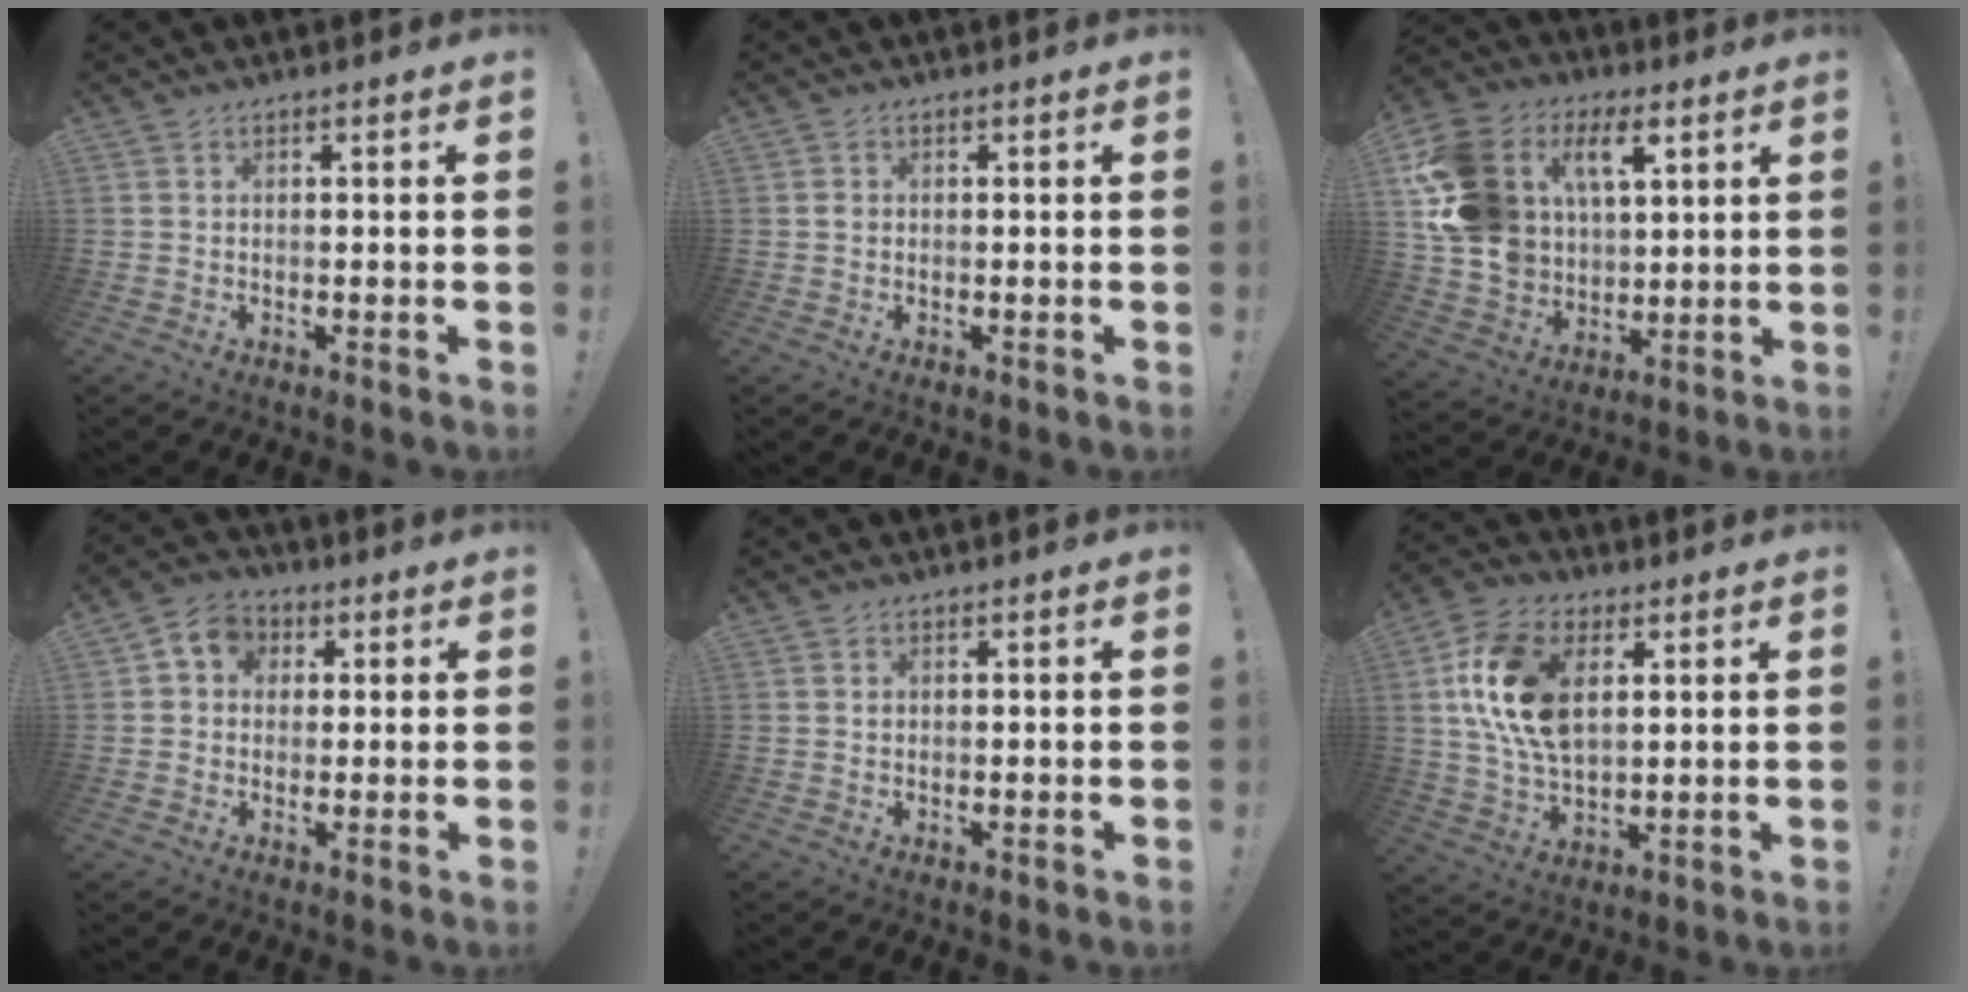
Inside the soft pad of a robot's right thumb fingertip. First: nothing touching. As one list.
[{"total": 0.7, "force": [0.0, 0.6, 0.4], "torque": [-0.006, 0.004, 0.000]}, {"total": 19.3, "force": [7.6, 13.1, 11.9], "torque": [-0.238, -0.029, 0.138]}, {"total": 6.6, "force": [1.3, 5.9, 2.6], "torque": [-0.037, 0.004, 0.028]}, {"total": 0.0}, {"total": 17.5, "force": [4.7, 10.8, 13.0], "torque": [-0.250, -0.003, 0.086]}]